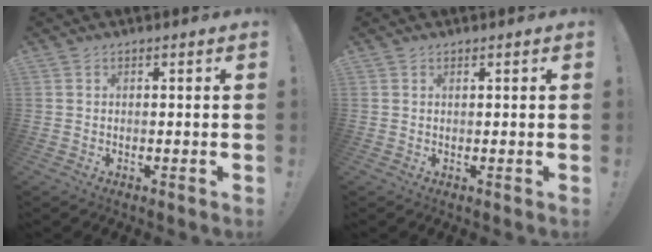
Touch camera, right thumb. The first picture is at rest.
{"total": 0.0}